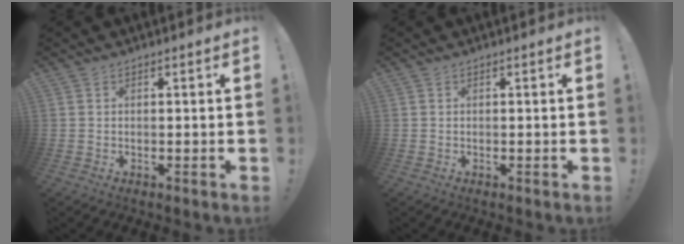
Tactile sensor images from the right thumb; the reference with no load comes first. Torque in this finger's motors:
{"motor_torque": [0.00, 0.00, -0.02, 0.01, 0.00]}